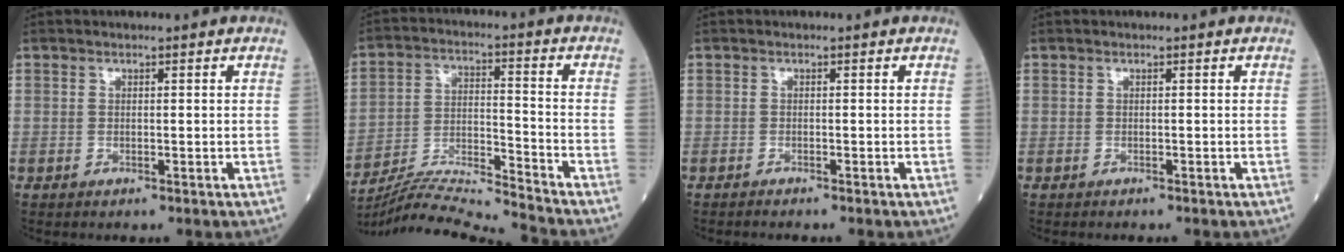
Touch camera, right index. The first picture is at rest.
{"total": 13.1, "force": [-12.6, -2.7, 2.4], "torque": [-0.044, 0.012, -0.228]}
{"total": 1.8, "force": [-1.6, 0.0, 0.6], "torque": [-0.009, 0.001, -0.021]}
{"total": 0.6, "force": [-0.6, 0.0, 0.2], "torque": [-0.005, 0.000, -0.011]}